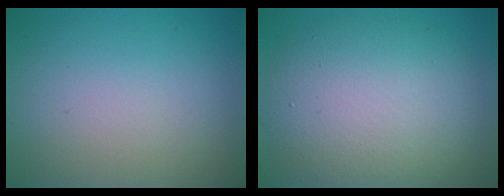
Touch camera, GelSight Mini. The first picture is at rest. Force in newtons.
{"total": 8.8, "press": 8.7, "slide": 0.9}